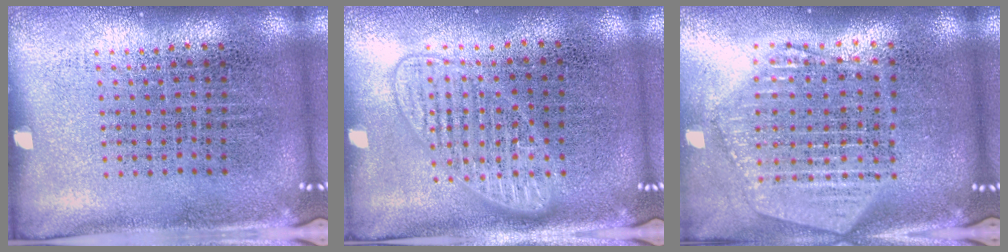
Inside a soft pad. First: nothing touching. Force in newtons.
{"total": 1.5, "press": 1.4, "slide": 0.3}
{"total": 2.3, "press": 2.0, "slide": 1.1}